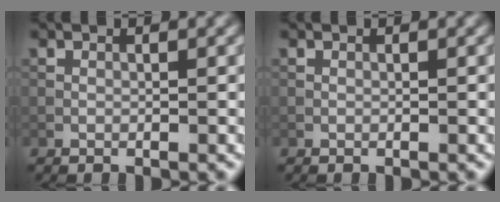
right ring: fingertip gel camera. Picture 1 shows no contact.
{"total": 0.0}